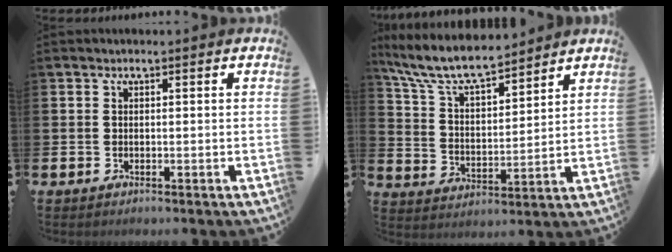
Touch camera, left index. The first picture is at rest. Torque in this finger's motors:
{"motor_torque": [1.22, -0.92, 0.28, 0.21]}